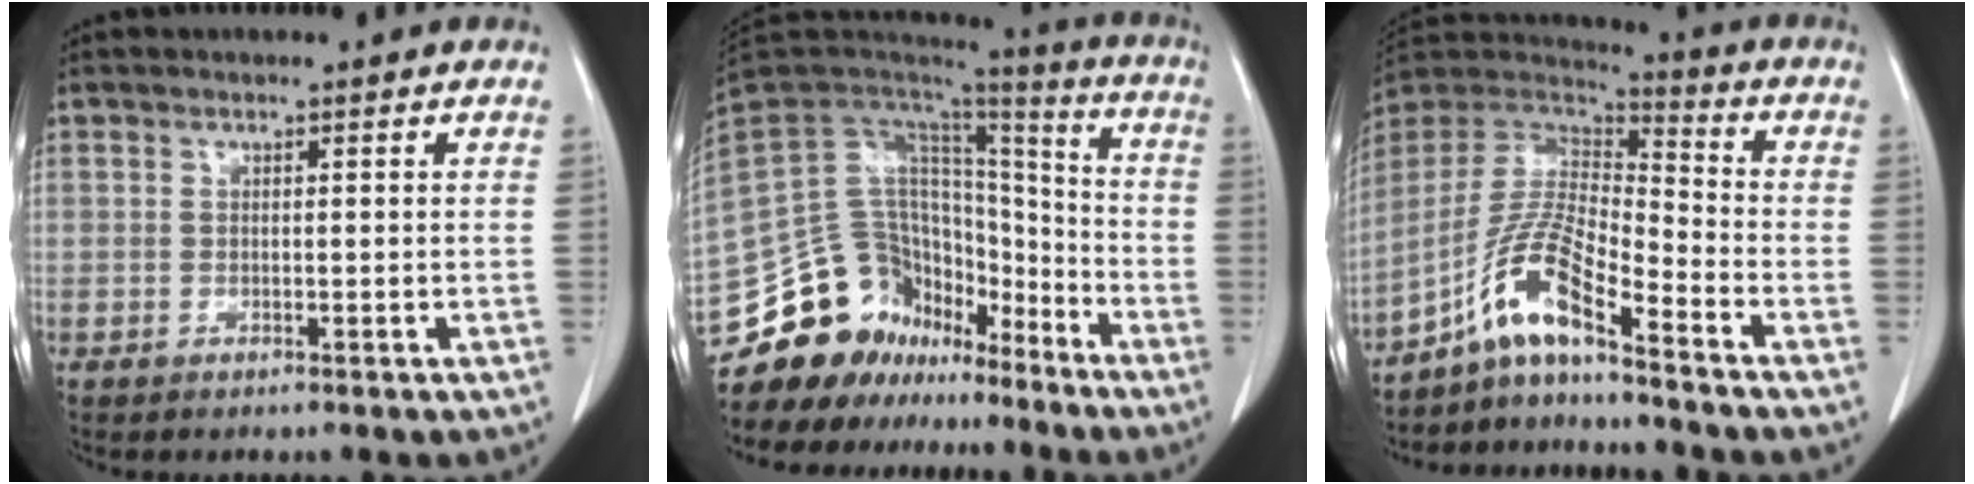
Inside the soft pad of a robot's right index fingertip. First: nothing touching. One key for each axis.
{"total": 22.0, "fx": -16.8, "fy": 12.3, "fz": 7.1, "tx": -0.169, "ty": 0.061, "tz": -0.275}
{"total": 10.5, "fx": -7.3, "fy": 1.1, "fz": 7.4, "tx": -0.166, "ty": 0.013, "tz": -0.143}